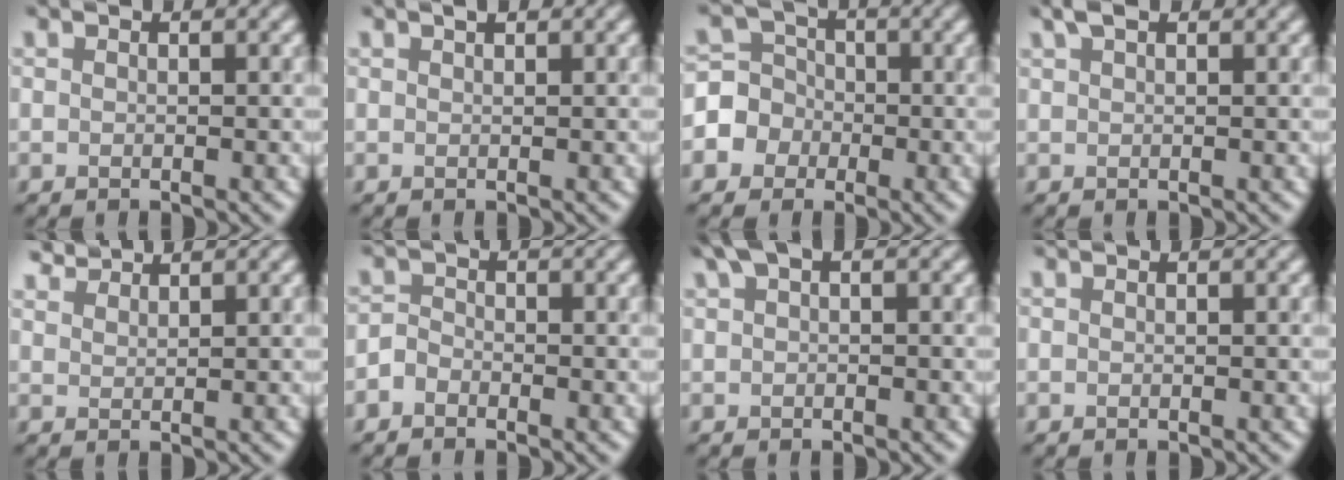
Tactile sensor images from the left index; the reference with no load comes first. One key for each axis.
{"total": 0.9, "fx": 0.6, "fy": 0.3, "fz": 0.5, "tx": -0.005, "ty": 0.008, "tz": 0.011}
{"total": 4.0, "fx": -1.2, "fy": 3.9, "fz": 0.3, "tx": 0.015, "ty": 0.018, "tz": -0.039}
{"total": 1.7, "fx": 1.3, "fy": 0.5, "fz": 0.9, "tx": -0.010, "ty": 0.012, "tz": 0.024}
{"total": 2.3, "fx": 2.3, "fy": 0.2, "fz": 0.0, "tx": 0.002, "ty": 0.008, "tz": 0.045}
{"total": 1.0, "fx": -0.8, "fy": 0.7, "fz": 0.2, "tx": 0.004, "ty": 0.012, "tz": -0.018}
{"total": 1.5, "fx": 0.8, "fy": 0.6, "fz": 1.1, "tx": -0.017, "ty": 0.013, "tz": 0.015}
{"total": 0.0}